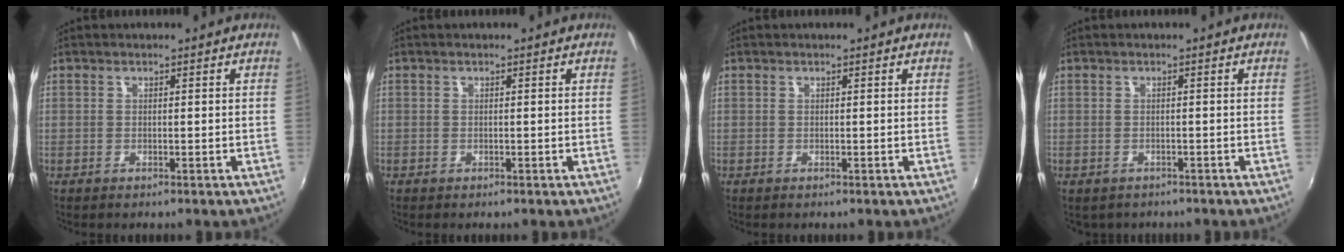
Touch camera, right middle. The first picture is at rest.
{"total": 0.0}
{"total": 0.0}
{"total": 1.9, "force": [-1.3, 1.4, 0.5], "torque": [-0.015, -0.008, -0.016]}